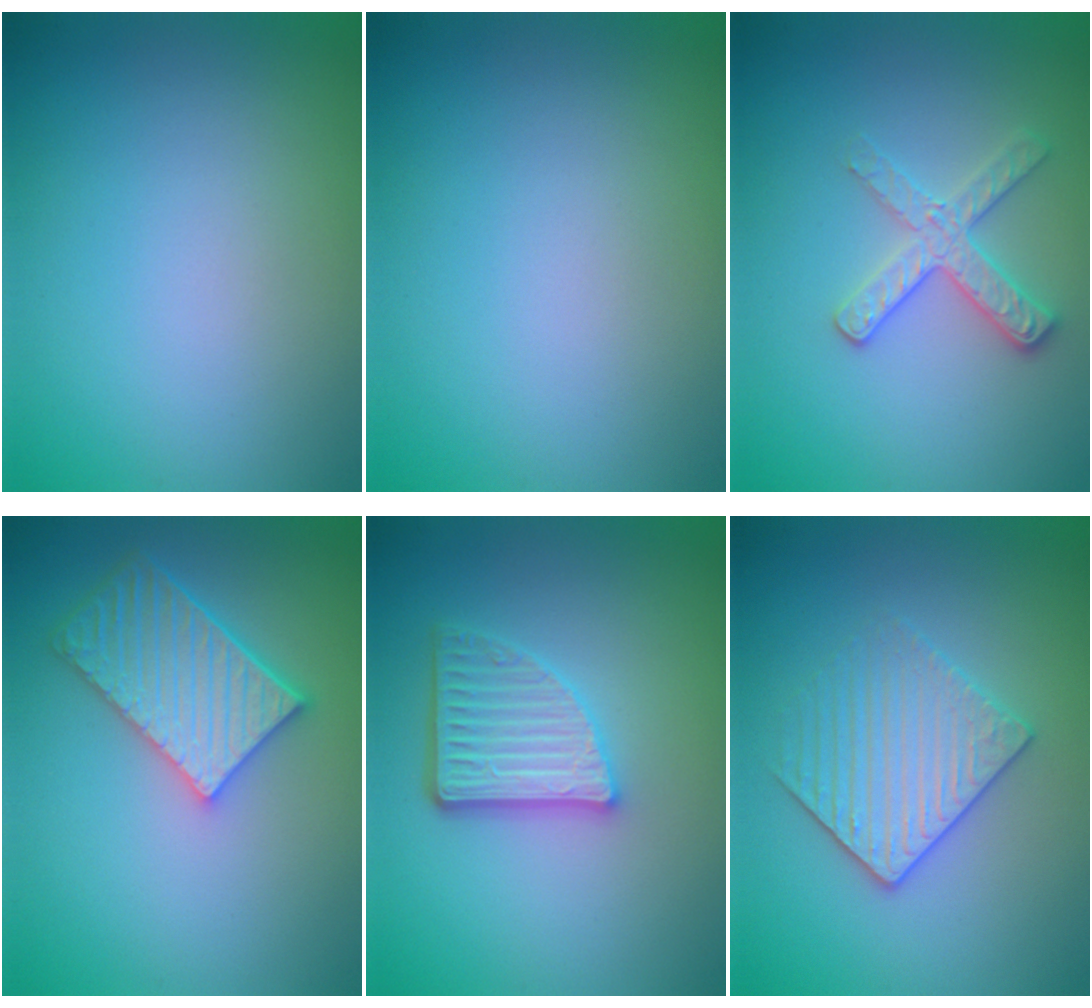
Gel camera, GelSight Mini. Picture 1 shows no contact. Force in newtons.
{"total": 0.0}
{"total": 2.7, "press": 2.6, "slide": 0.9}
{"total": 5.4, "press": 4.7, "slide": 2.6}
{"total": 4.4, "press": 3.6, "slide": 2.5}
{"total": 3.4, "press": 3.2, "slide": 1.0}